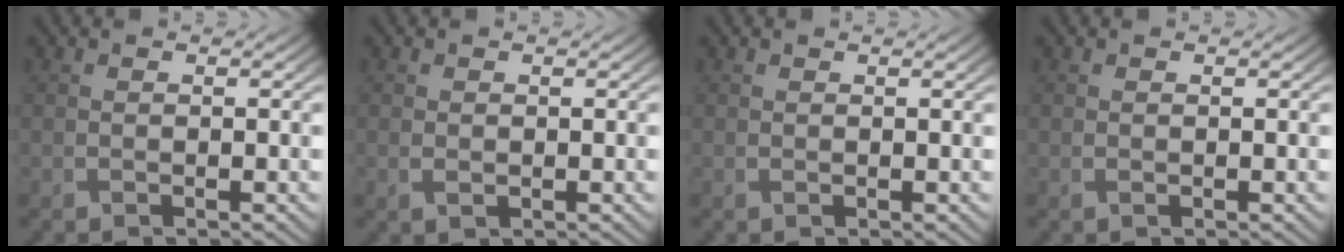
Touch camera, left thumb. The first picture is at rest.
{"total": 0.9, "force": [0.0, 0.7, 0.6], "torque": [-0.015, -0.003, 0.003]}
{"total": 0.5, "force": [0.4, 0.0, 0.4], "torque": [-0.007, 0.004, 0.008]}
{"total": 0.0}